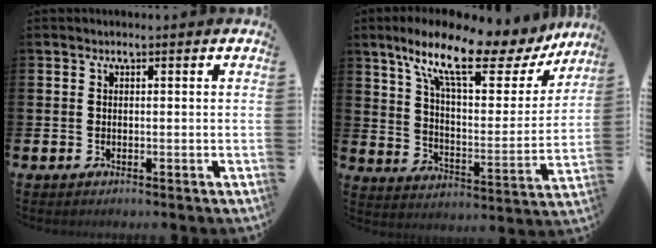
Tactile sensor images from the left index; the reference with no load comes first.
{"total": 12.8, "force": [9.2, 3.9, 8.0], "torque": [-0.167, -0.048, 0.147]}